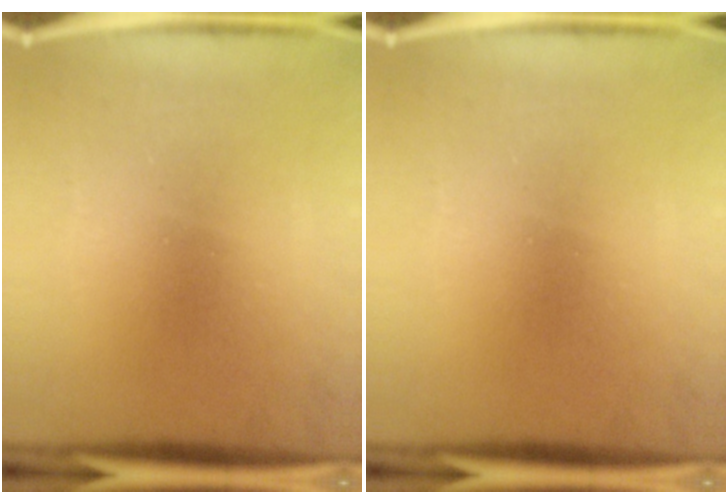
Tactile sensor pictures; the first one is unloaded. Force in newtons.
{"total": 0.0}